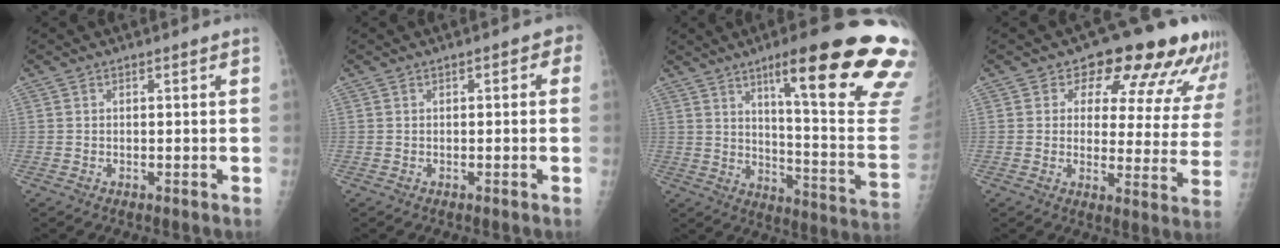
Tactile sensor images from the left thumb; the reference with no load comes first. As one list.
[{"total": 2.2, "force": [0.3, 1.3, 1.8], "torque": [-0.006, 0.005, -0.005]}, {"total": 26.5, "force": [14.7, 3.5, 21.8], "torque": [-0.237, -0.056, 0.208]}, {"total": 16.4, "force": [11.5, 7.8, 8.7], "torque": [-0.050, -0.057, 0.123]}]